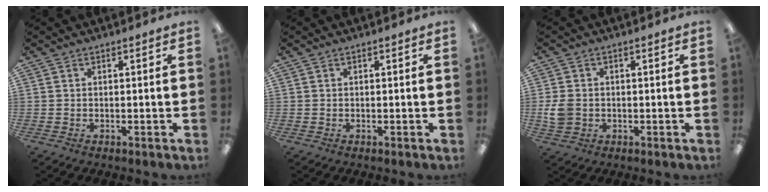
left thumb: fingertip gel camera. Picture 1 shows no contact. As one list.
[{"total": 0.0}, {"total": 4.7, "force": [-0.2, 3.9, 2.6], "torque": [-0.059, 0.005, -0.003]}]